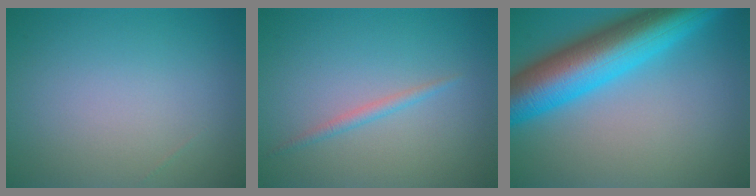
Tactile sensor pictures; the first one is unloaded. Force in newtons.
{"total": 1.1, "press": 1.1, "slide": 0.0}
{"total": 11.4, "press": 11.4, "slide": 0.5}